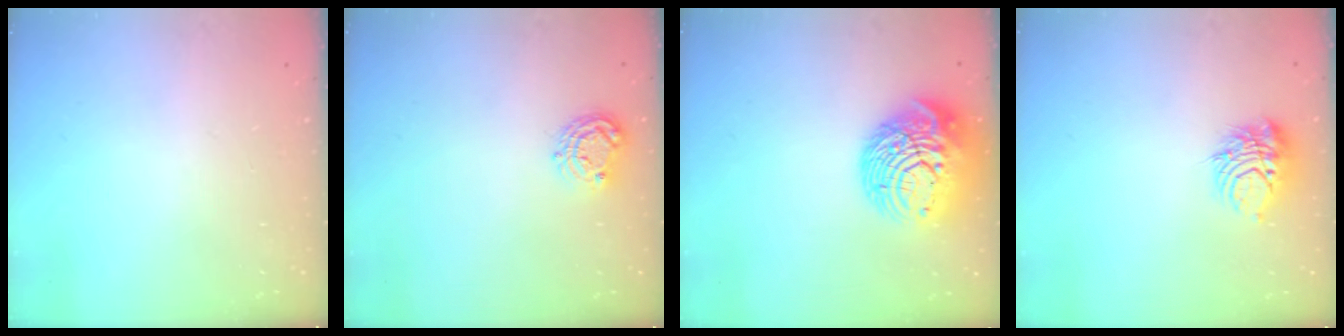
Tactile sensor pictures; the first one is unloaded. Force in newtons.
{"total": 7.5, "press": 7.5, "slide": 0.5}
{"total": 16.8, "press": 16.7, "slide": 1.8}
{"total": 9.1, "press": 9.1, "slide": 0.6}